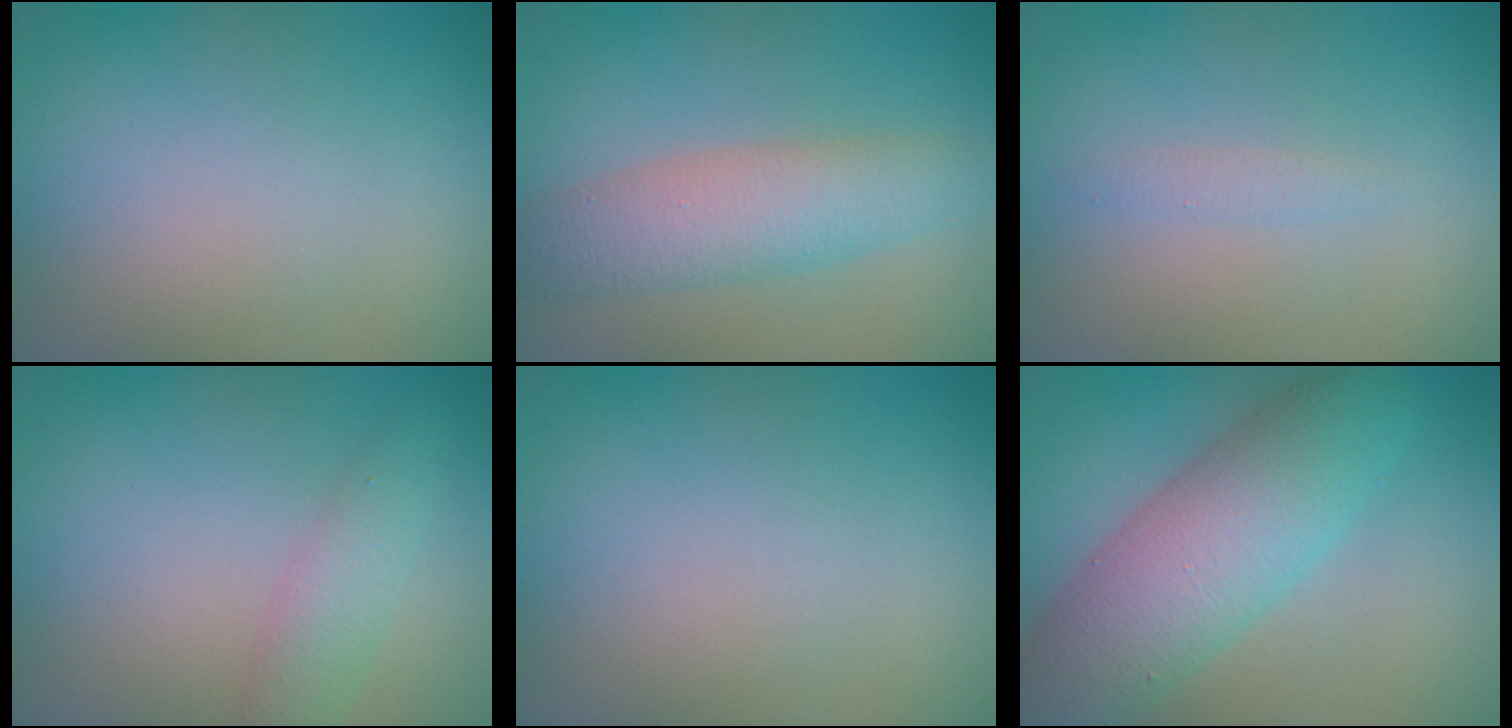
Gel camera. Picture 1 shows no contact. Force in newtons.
{"total": 4.8, "press": 4.8, "slide": 0.1}
{"total": 0.8, "press": 0.8, "slide": 0.0}
{"total": 2.6, "press": 2.6, "slide": 0.0}
{"total": 0.0}
{"total": 8.2, "press": 8.2, "slide": 0.2}